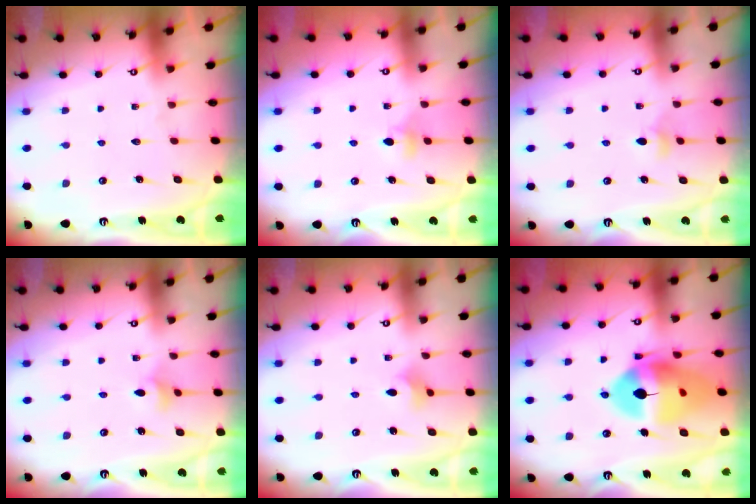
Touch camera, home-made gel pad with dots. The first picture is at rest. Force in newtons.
{"total": 4.7, "press": 4.7, "slide": 0.6}
{"total": 3.8, "press": 3.7, "slide": 0.7}
{"total": 3.0, "press": 2.9, "slide": 0.5}
{"total": 3.9, "press": 3.8, "slide": 0.9}
{"total": 17.5, "press": 17.4, "slide": 1.8}